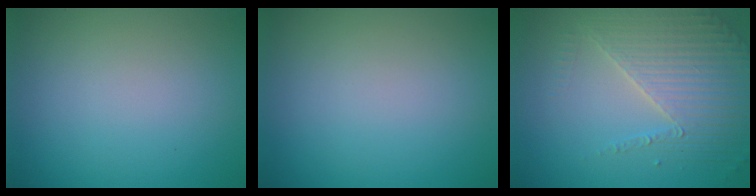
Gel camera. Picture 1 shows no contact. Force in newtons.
{"total": 0.0}
{"total": 4.0, "press": 3.8, "slide": 1.2}